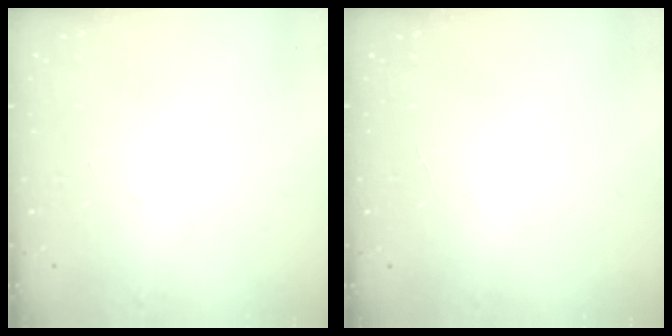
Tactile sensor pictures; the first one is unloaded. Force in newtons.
{"total": 1.3, "press": 1.3, "slide": 0.1}